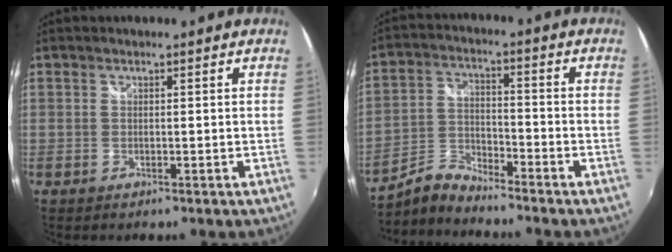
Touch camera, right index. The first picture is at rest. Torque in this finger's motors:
{"motor_torque": [-0.66, -0.59, -0.10, -0.03]}